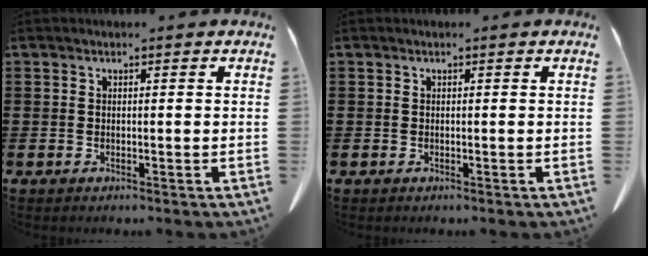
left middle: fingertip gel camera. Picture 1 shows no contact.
{"total": 0.0}